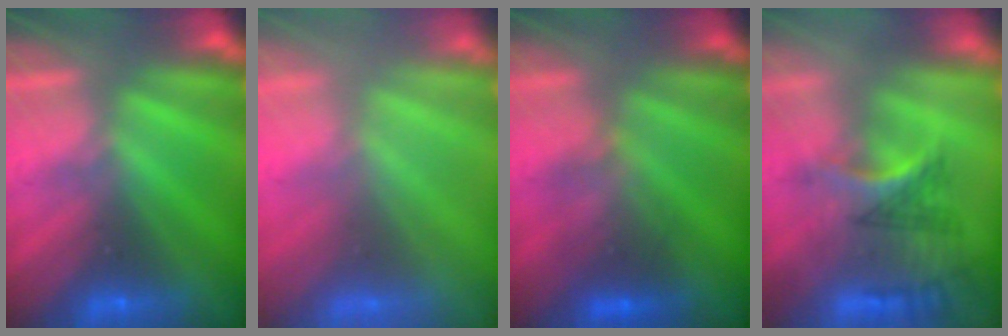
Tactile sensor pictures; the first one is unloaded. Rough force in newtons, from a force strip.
{"total": 9.0}
{"total": 2.5}
{"total": 2.9}